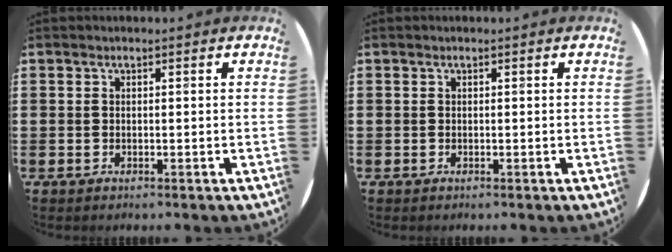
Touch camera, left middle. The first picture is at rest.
{"total": 0.0}